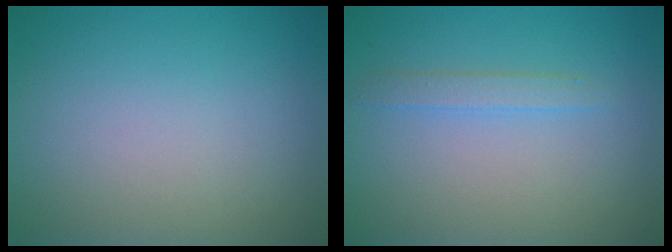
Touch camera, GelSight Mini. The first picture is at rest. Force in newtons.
{"total": 1.4, "press": 1.4, "slide": 0.0}